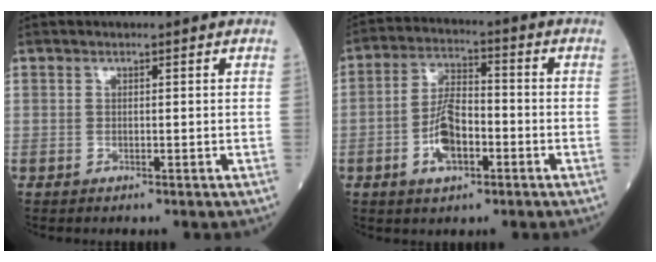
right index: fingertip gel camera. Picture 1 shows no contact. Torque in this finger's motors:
{"motor_torque": [1.39, -0.62, 0.72, 0.20]}